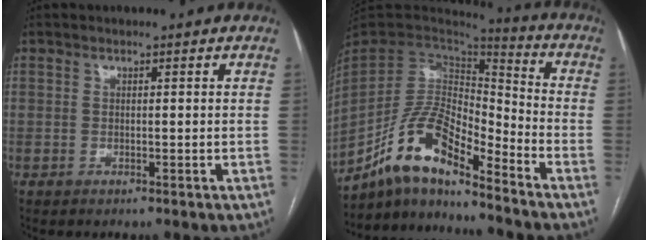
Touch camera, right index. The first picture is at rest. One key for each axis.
{"total": 13.5, "fx": -10.3, "fy": 3.4, "fz": 8.0, "tx": -0.159, "ty": 0.028, "tz": -0.191}